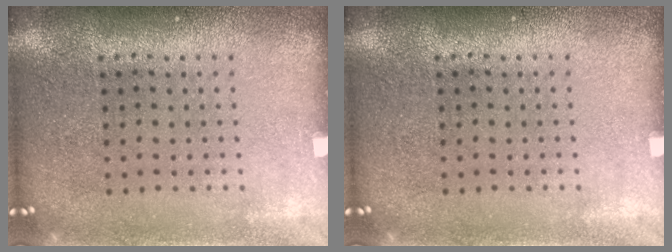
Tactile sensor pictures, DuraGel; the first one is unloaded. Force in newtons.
{"total": 0.0}